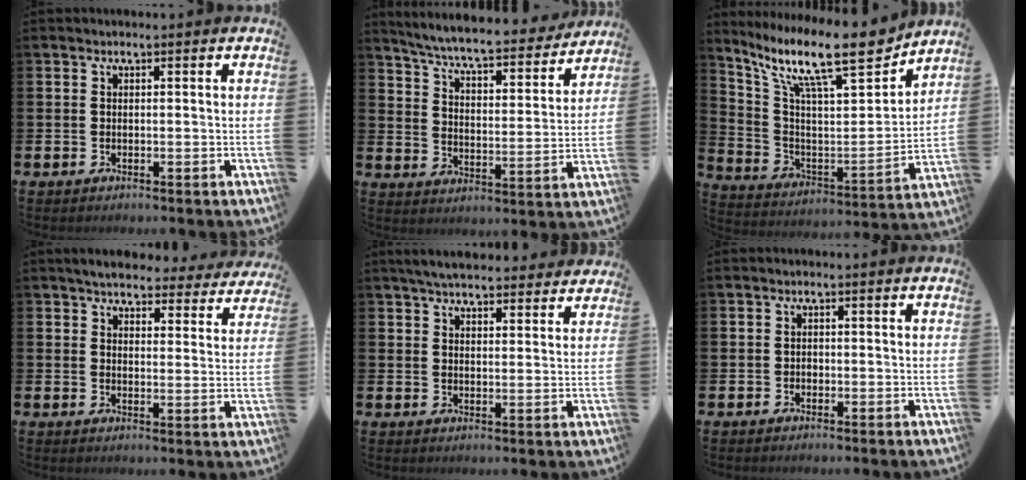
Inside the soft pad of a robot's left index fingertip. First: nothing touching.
{"total": 7.2, "force": [6.7, 0.7, 2.6], "torque": [-0.084, -0.050, 0.112]}
{"total": 14.5, "force": [11.1, 3.3, 8.7], "torque": [-0.190, -0.073, 0.183]}
{"total": 5.2, "force": [4.9, 1.2, 1.1], "torque": [-0.038, -0.024, 0.087]}
{"total": 5.4, "force": [5.2, 0.9, 1.2], "torque": [-0.037, -0.018, 0.094]}
{"total": 0.6, "force": [-0.4, 0.5, 0.1], "torque": [-0.010, 0.006, -0.007]}